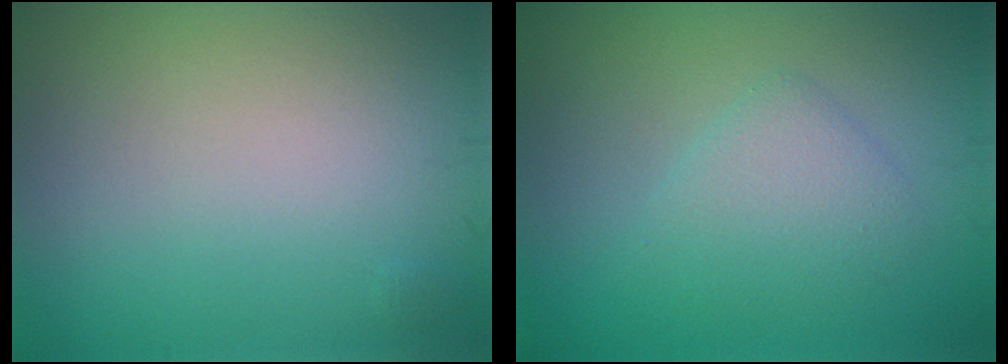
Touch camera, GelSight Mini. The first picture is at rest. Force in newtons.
{"total": 2.7, "press": 2.7, "slide": 0.0}